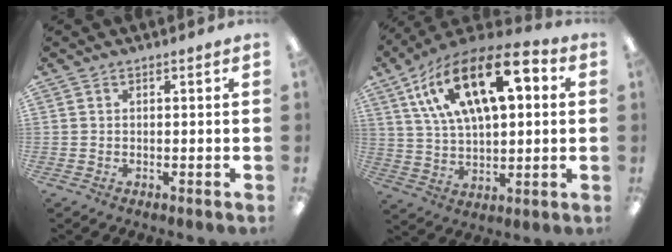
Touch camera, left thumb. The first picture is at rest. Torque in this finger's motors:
{"motor_torque": [0.62, 0.70, 1.49, -1.28, 0.55]}